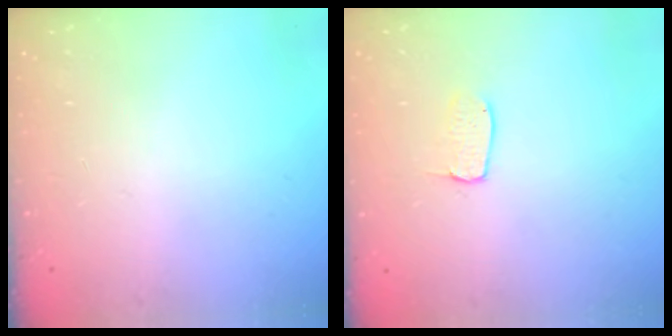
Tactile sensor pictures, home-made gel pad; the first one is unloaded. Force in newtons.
{"total": 3.9, "press": 3.9, "slide": 0.2}